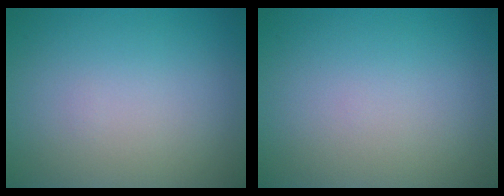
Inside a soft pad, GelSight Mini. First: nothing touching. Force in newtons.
{"total": 0.0}